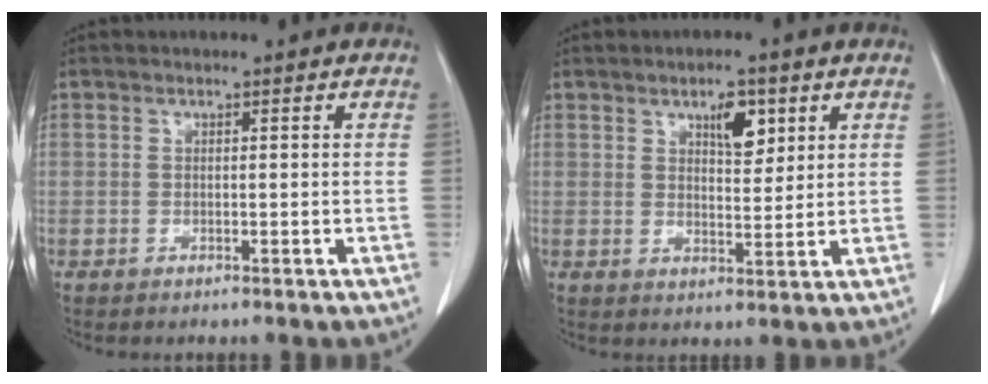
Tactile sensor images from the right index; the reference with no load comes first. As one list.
[{"total": 5.0, "force": [2.6, 2.0, 3.8], "torque": [-0.060, -0.001, 0.043]}]